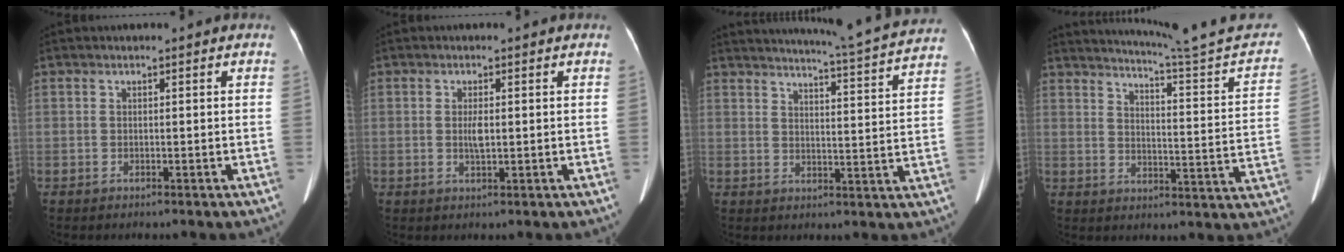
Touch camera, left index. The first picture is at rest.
{"total": 1.9, "force": [0.1, 0.4, 1.9], "torque": [-0.038, -0.001, 0.004]}
{"total": 17.2, "force": [16.2, -1.1, 5.7], "torque": [-0.100, -0.051, 0.197]}
{"total": 19.1, "force": [17.7, -1.1, 7.1], "torque": [-0.104, -0.072, 0.216]}